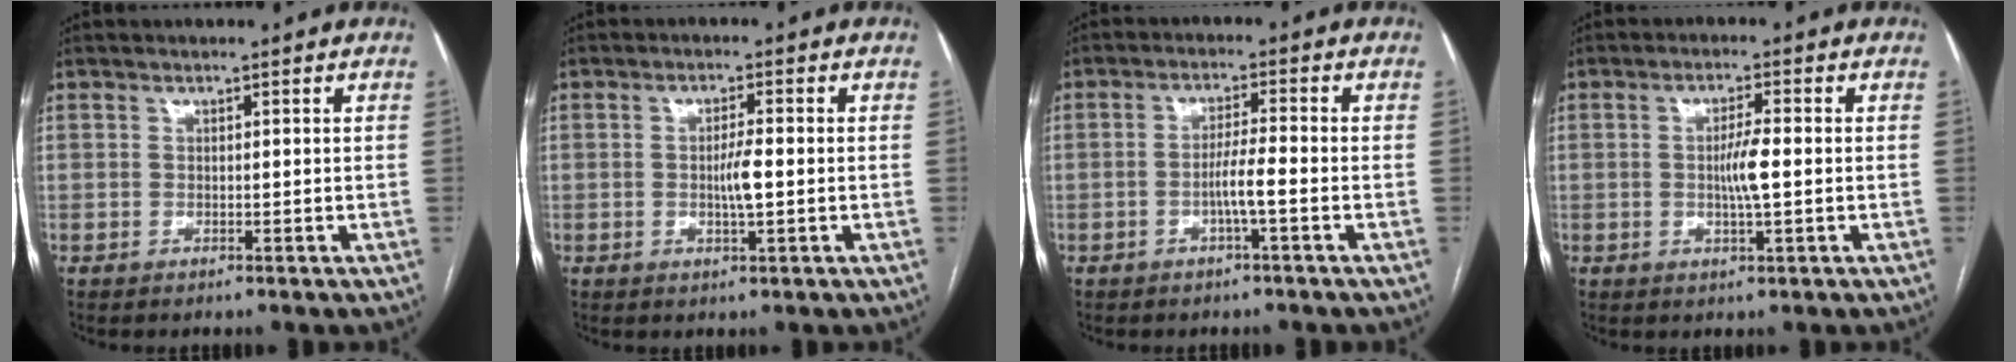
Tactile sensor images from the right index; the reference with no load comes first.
{"total": 3.4, "force": [-0.4, 0.4, 3.4], "torque": [-0.061, -0.002, -0.006]}
{"total": 4.0, "force": [-1.5, -0.3, 3.7], "torque": [-0.069, 0.004, -0.028]}
{"total": 4.2, "force": [-0.3, 0.3, 4.2], "torque": [-0.078, -0.003, -0.005]}